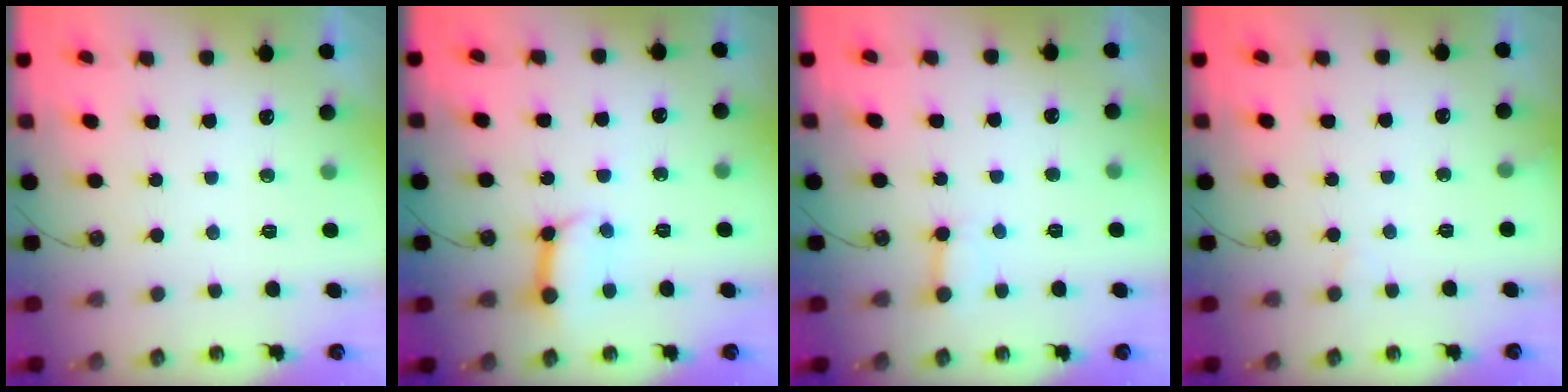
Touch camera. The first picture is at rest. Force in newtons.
{"total": 9.1, "press": 9.1, "slide": 0.9}
{"total": 3.0, "press": 3.0, "slide": 0.4}
{"total": 4.2, "press": 4.2, "slide": 0.4}